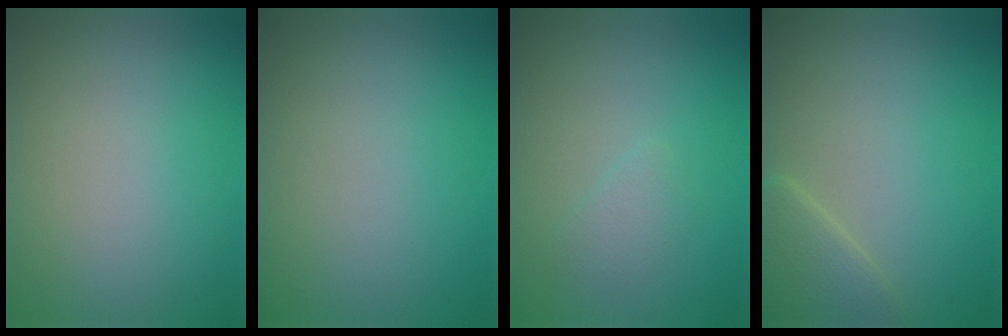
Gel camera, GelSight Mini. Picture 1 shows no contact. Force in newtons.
{"total": 0.0}
{"total": 1.3, "press": 1.3, "slide": 0.1}
{"total": 2.7, "press": 2.6, "slide": 0.2}